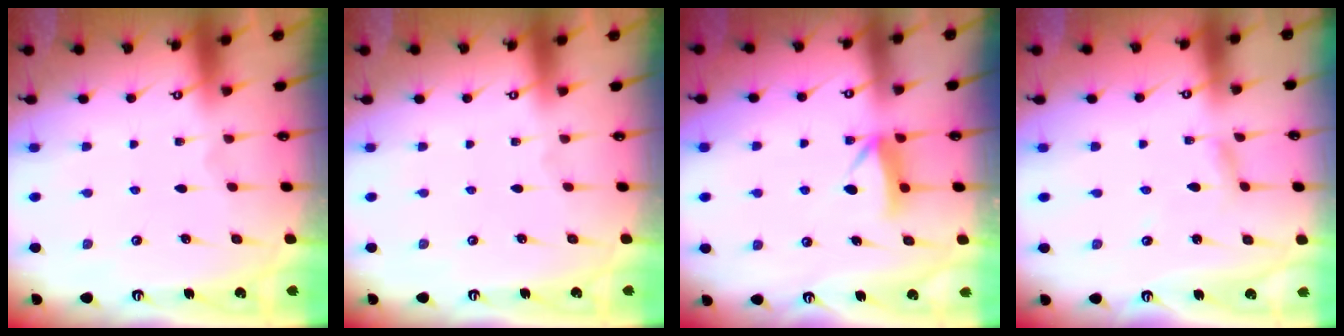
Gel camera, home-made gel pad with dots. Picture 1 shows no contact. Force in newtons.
{"total": 0.0}
{"total": 7.2, "press": 7.2, "slide": 0.8}
{"total": 3.0, "press": 3.0, "slide": 0.1}